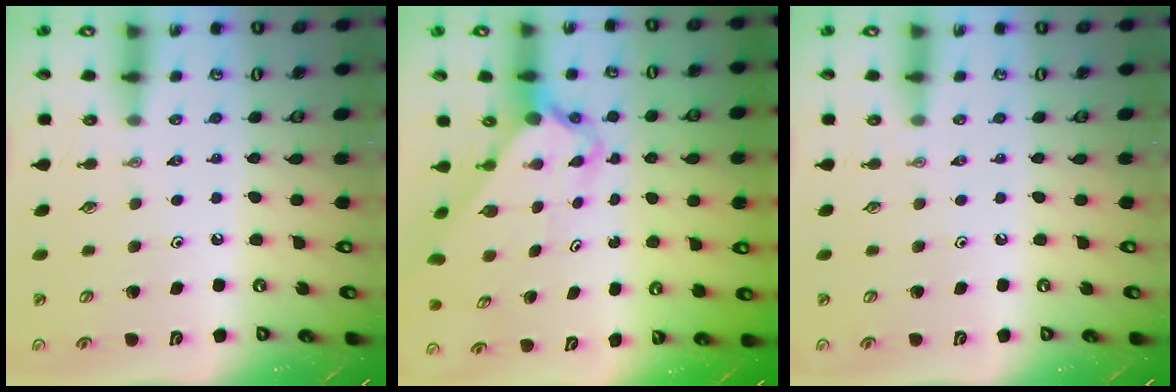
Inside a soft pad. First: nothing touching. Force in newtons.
{"total": 3.4, "press": 3.4, "slide": 0.4}
{"total": 0.0}